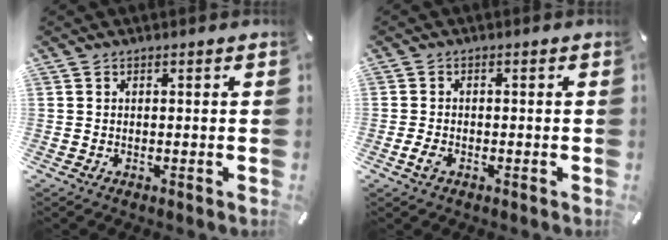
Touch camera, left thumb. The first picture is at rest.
{"total": 2.2, "force": [-1.0, 1.2, 1.6], "torque": [-0.042, -0.002, -0.021]}